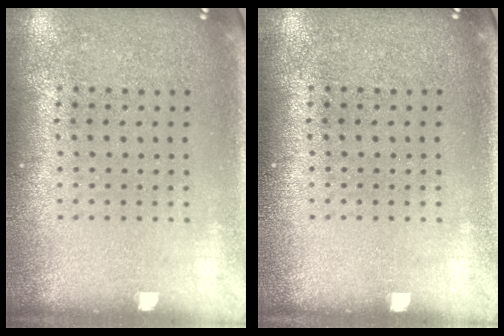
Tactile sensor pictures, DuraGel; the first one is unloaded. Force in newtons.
{"total": 0.0}